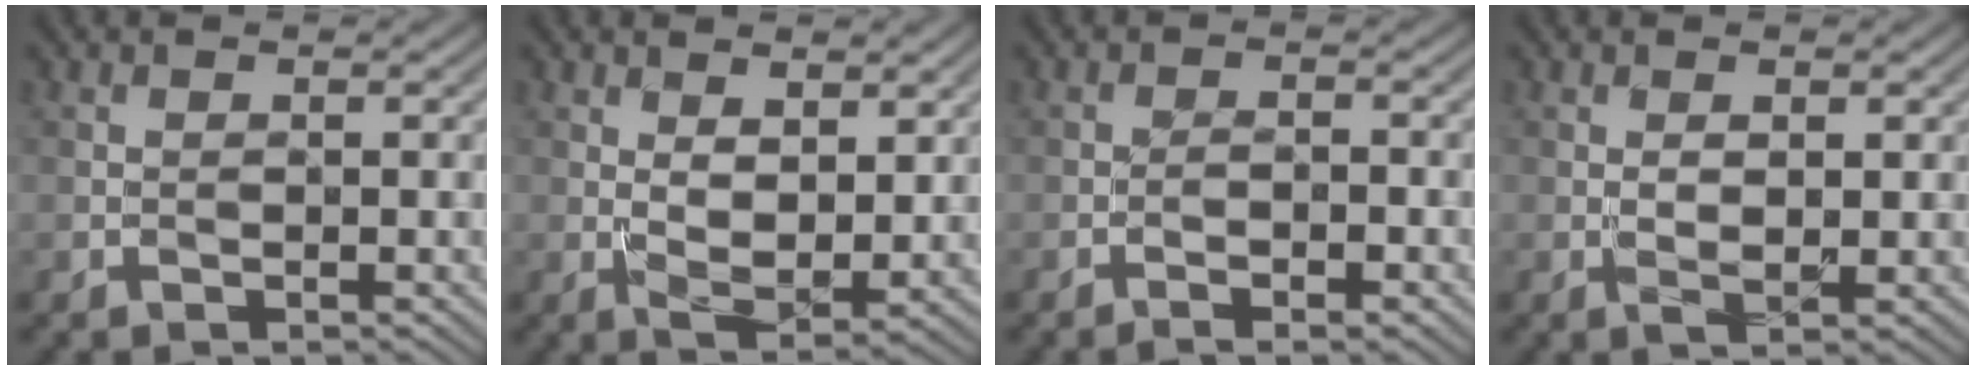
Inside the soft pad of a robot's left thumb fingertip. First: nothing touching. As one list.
[{"total": 3.5, "force": [2.2, 1.0, 2.5], "torque": [-0.057, -0.014, 0.047]}, {"total": 2.4, "force": [-1.6, 0.2, 1.7], "torque": [-0.034, 0.003, -0.027]}, {"total": 1.2, "force": [0.7, 0.0, 1.0], "torque": [-0.024, -0.006, 0.017]}]